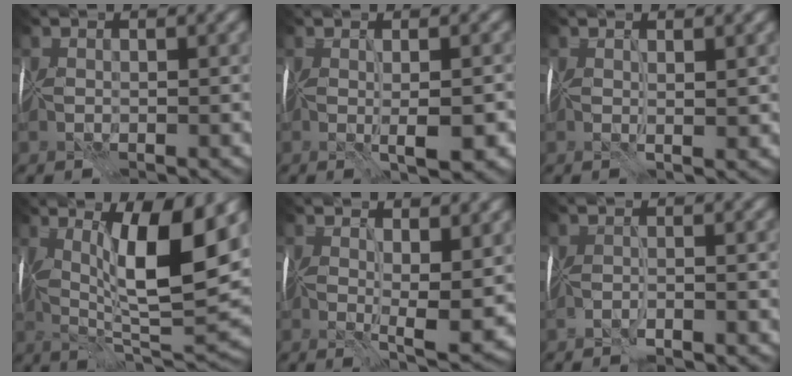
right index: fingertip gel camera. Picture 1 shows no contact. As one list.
[{"total": 4.0, "force": [-0.4, 0.8, 3.9], "torque": [-0.056, -0.002, -0.002]}, {"total": 1.7, "force": [0.6, 0.2, 1.6], "torque": [-0.024, -0.001, 0.008]}, {"total": 11.1, "force": [2.4, 2.9, 10.4], "torque": [-0.172, -0.003, 0.045]}, {"total": 5.5, "force": [1.0, 1.6, 5.2], "torque": [-0.089, -0.016, 0.021]}, {"total": 1.7, "force": [-1.6, 0.0, 0.6], "torque": [-0.007, -0.006, -0.032]}]